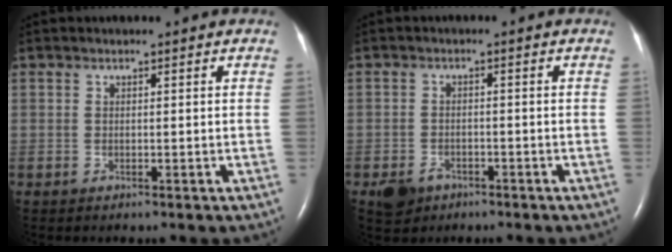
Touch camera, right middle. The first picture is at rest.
{"total": 3.7, "force": [-2.3, 2.6, 1.4], "torque": [-0.029, 0.002, -0.031]}